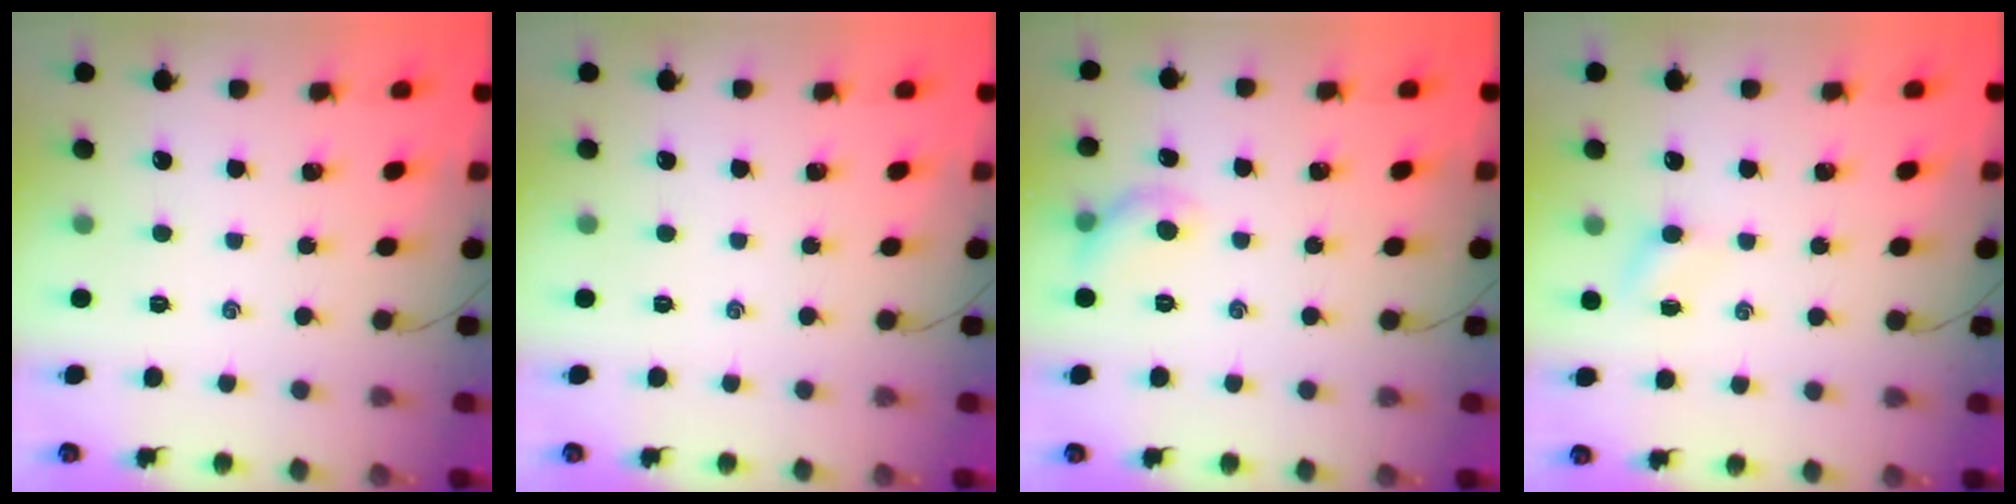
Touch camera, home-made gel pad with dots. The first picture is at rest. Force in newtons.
{"total": 0.0}
{"total": 6.3, "press": 6.2, "slide": 1.1}
{"total": 3.6, "press": 3.5, "slide": 1.0}